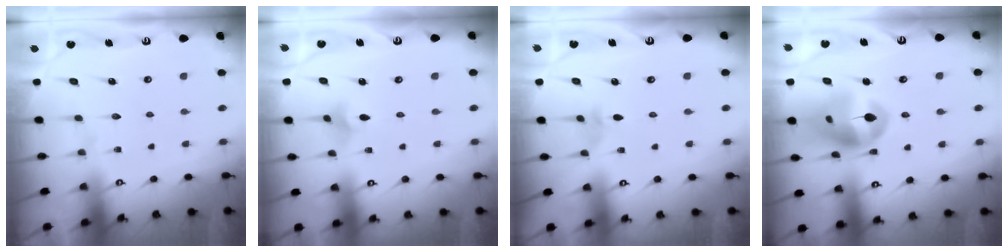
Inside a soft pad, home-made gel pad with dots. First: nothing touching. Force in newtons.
{"total": 3.2, "press": 3.1, "slide": 0.6}
{"total": 2.7, "press": 2.6, "slide": 0.9}
{"total": 14.4, "press": 14.4, "slide": 1.5}